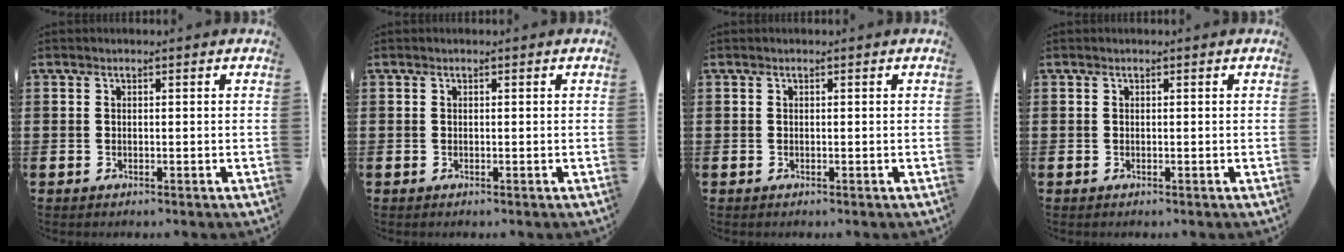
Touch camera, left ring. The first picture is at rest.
{"total": 0.0}
{"total": 0.0}
{"total": 0.0}